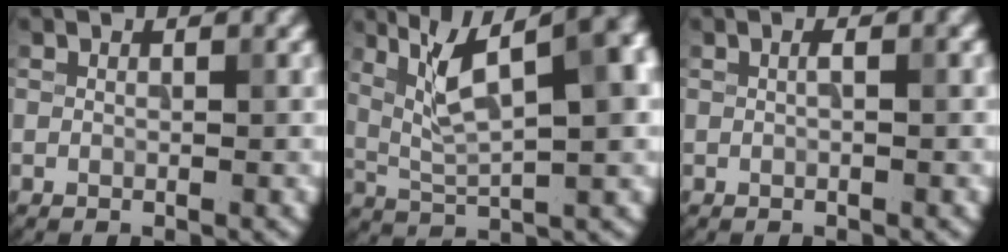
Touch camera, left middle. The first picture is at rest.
{"total": 11.7, "force": [4.2, 4.3, 10.0], "torque": [-0.155, 0.019, 0.069]}
{"total": 0.9, "force": [0.1, 0.1, 0.9], "torque": [-0.016, 0.003, 0.000]}